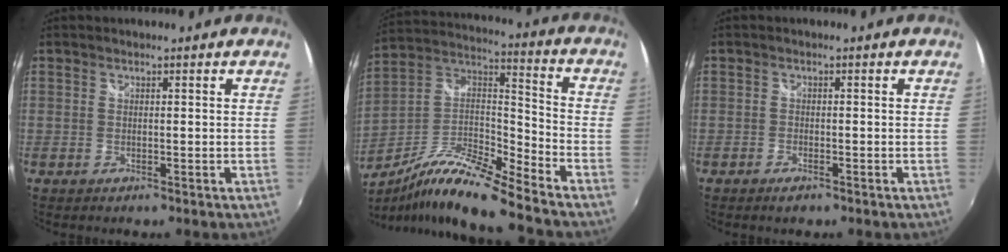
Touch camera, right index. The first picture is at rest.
{"total": 17.0, "force": [-12.8, 1.1, 11.1], "torque": [-0.205, -0.020, -0.245]}
{"total": 1.9, "force": [-1.4, 0.9, 0.9], "torque": [-0.025, -0.002, -0.028]}